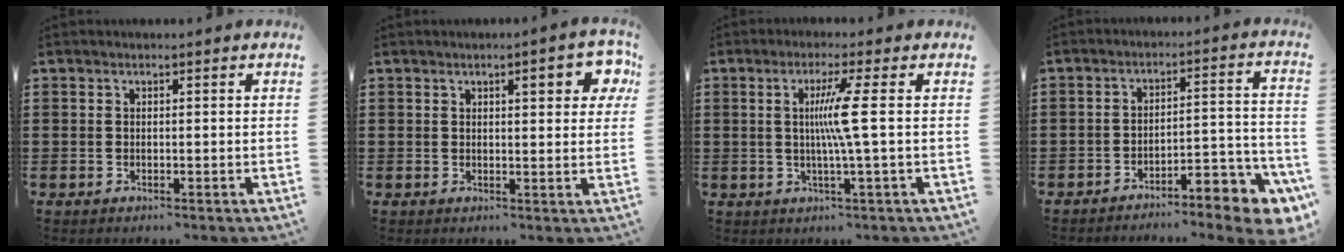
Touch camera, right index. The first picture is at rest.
{"total": 4.8, "force": [2.0, 0.9, 4.2], "torque": [-0.052, -0.007, 0.026]}
{"total": 6.1, "force": [0.2, -1.5, 5.9], "torque": [-0.116, -0.014, -0.007]}
{"total": 6.2, "force": [-5.6, 0.5, 2.6], "torque": [-0.037, 0.000, -0.107]}